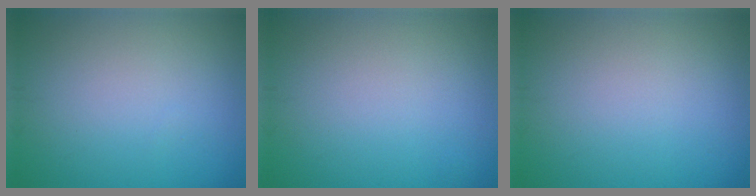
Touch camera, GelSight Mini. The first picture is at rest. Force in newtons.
{"total": 0.0}
{"total": 0.0}